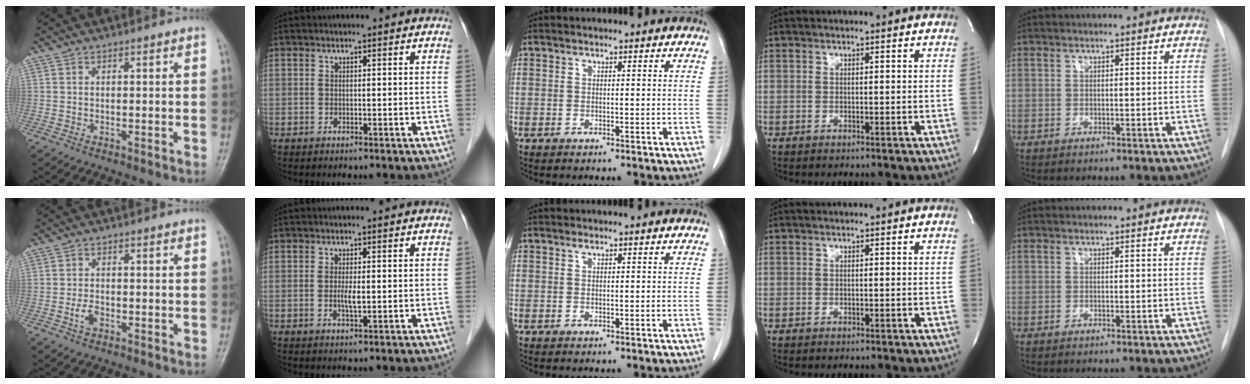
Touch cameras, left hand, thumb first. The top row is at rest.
{"thumb": {"total": 2.6, "force": [-1.1, 1.6, 1.8], "torque": [-0.033, 0.005, -0.021]}, "index": {"total": 1.9, "force": [-0.1, 0.3, 1.9], "torque": [-0.042, -0.003, -0.001]}, "middle": {"total": 0.5, "force": [0.4, 0.1, 0.3], "torque": [-0.010, 0.000, 0.007]}}